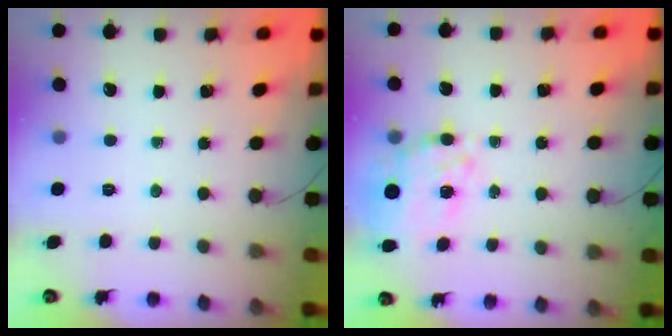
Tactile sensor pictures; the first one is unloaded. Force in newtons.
{"total": 10.2, "press": 9.4, "slide": 3.9}